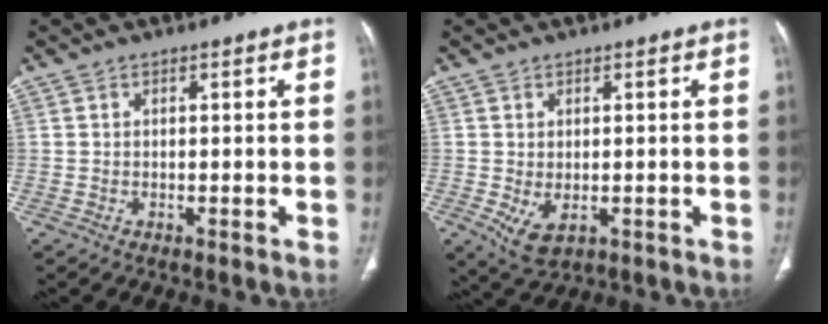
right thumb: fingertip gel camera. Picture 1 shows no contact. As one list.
[{"total": 4.8, "force": [-1.0, 2.8, 3.7], "torque": [-0.069, -0.009, -0.003]}]